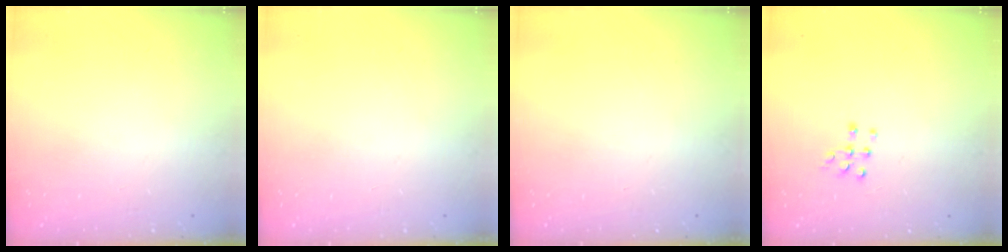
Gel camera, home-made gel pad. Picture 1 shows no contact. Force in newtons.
{"total": 0.0}
{"total": 0.0}
{"total": 5.6, "press": 5.6, "slide": 0.8}